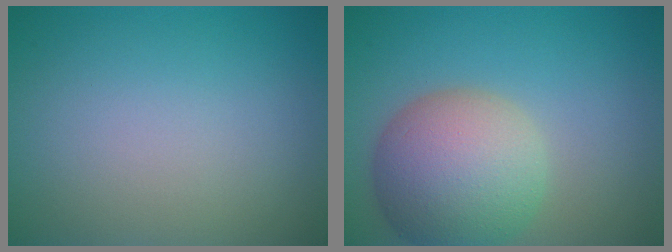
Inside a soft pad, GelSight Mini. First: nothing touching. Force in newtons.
{"total": 8.4, "press": 8.4, "slide": 0.8}